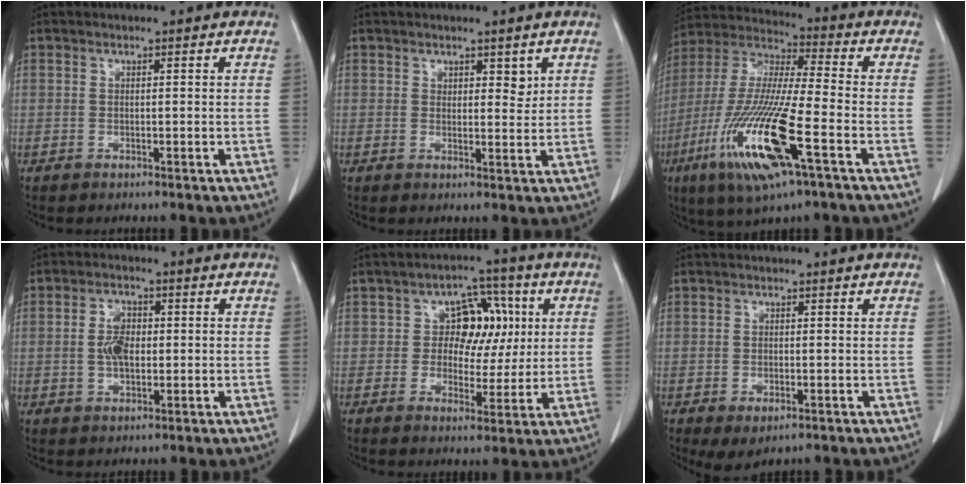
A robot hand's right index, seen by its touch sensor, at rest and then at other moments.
{"total": 2.3, "force": [1.4, 1.2, 1.4], "torque": [-0.013, -0.008, 0.023]}
{"total": 19.0, "force": [-7.5, 2.0, 17.3], "torque": [-0.380, -0.034, -0.144]}
{"total": 4.8, "force": [0.0, 2.6, 3.9], "torque": [-0.081, 0.006, 0.001]}
{"total": 8.0, "force": [1.6, 5.8, 5.2], "torque": [-0.060, 0.025, 0.028]}
{"total": 3.4, "force": [-1.7, 1.6, 2.6], "torque": [-0.042, -0.007, -0.015]}